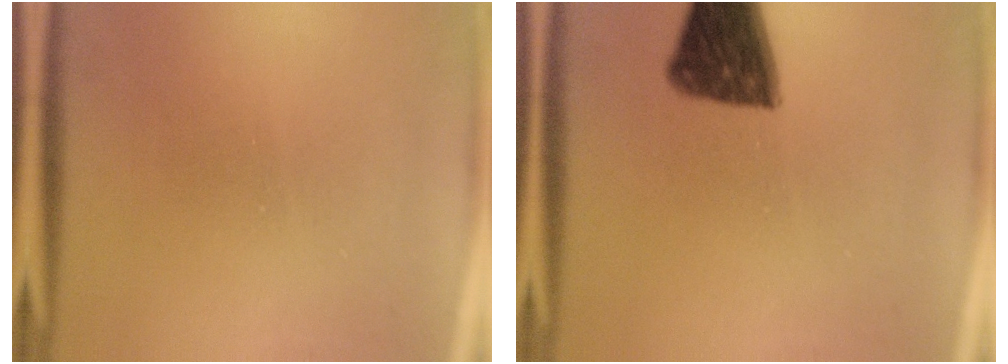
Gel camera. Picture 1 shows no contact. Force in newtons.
{"total": 12.2}